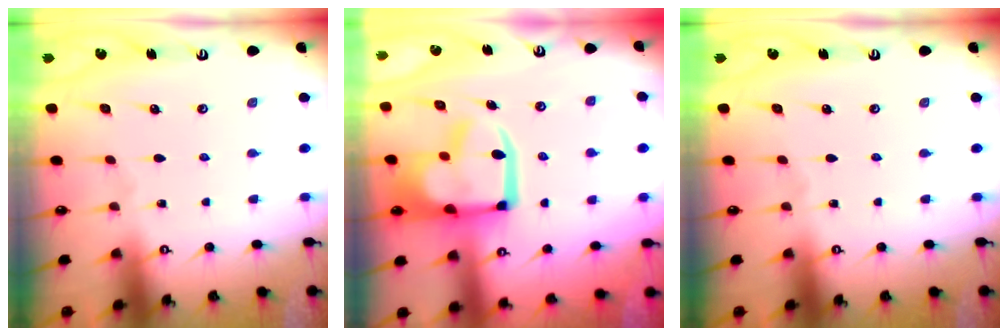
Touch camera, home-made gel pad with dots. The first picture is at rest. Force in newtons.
{"total": 15.1, "press": 15.0, "slide": 1.7}
{"total": 0.0}